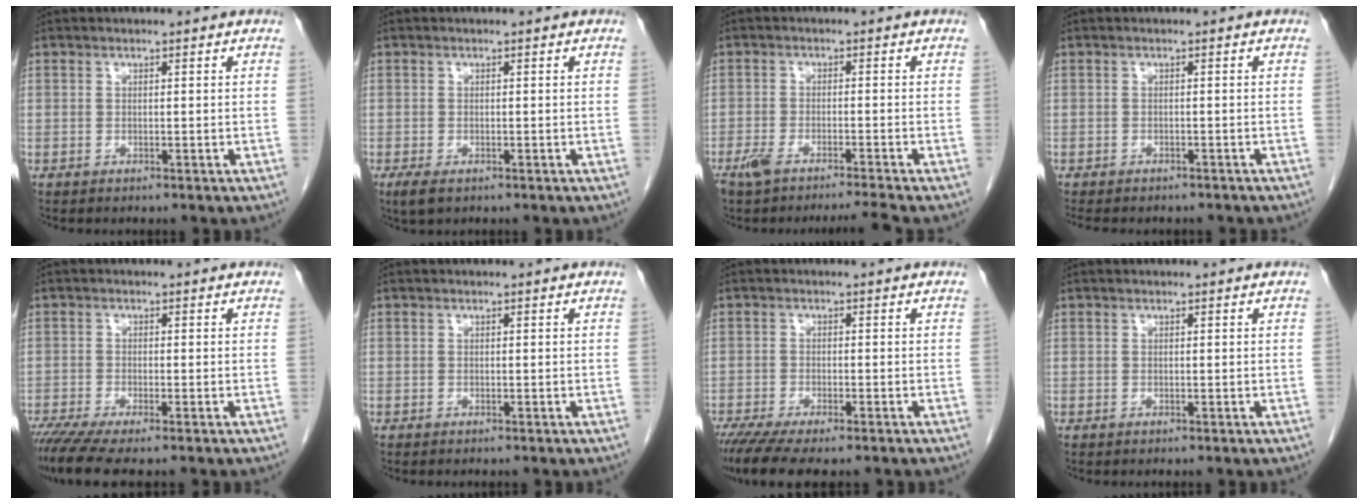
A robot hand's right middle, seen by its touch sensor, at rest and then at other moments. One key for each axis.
{"total": 2.4, "fx": -1.4, "fy": 1.1, "fz": 1.7, "tx": -0.036, "ty": -0.004, "tz": -0.020}
{"total": 5.9, "fx": -5.0, "fy": -0.7, "fz": 3.1, "tx": -0.054, "ty": -0.010, "tz": -0.085}
{"total": 8.9, "fx": -7.6, "fy": 3.1, "fz": 3.4, "tx": -0.054, "ty": -0.002, "tz": -0.091}
{"total": 6.5, "fx": -5.0, "fy": 0.5, "fz": 4.1, "tx": -0.066, "ty": -0.015, "tz": -0.087}
{"total": 0.0}
{"total": 9.4, "fx": -7.4, "fy": 1.9, "fz": 5.4, "tx": -0.083, "ty": -0.014, "tz": -0.116}
{"total": 0.0}